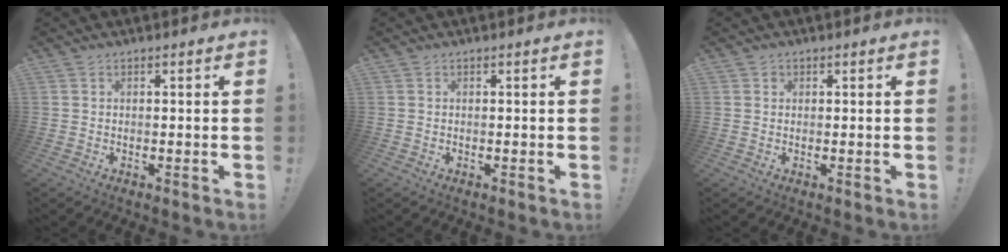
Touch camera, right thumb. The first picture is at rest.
{"total": 0.0}
{"total": 0.5, "force": [0.3, 0.5, 0.0], "torque": [0.003, 0.000, 0.004]}